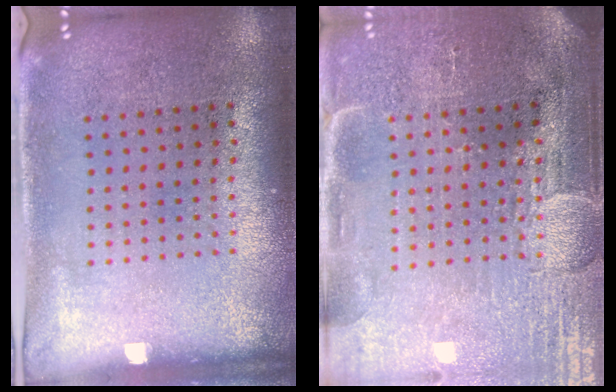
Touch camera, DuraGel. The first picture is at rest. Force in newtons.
{"total": 3.9, "press": 3.5, "slide": 1.7}